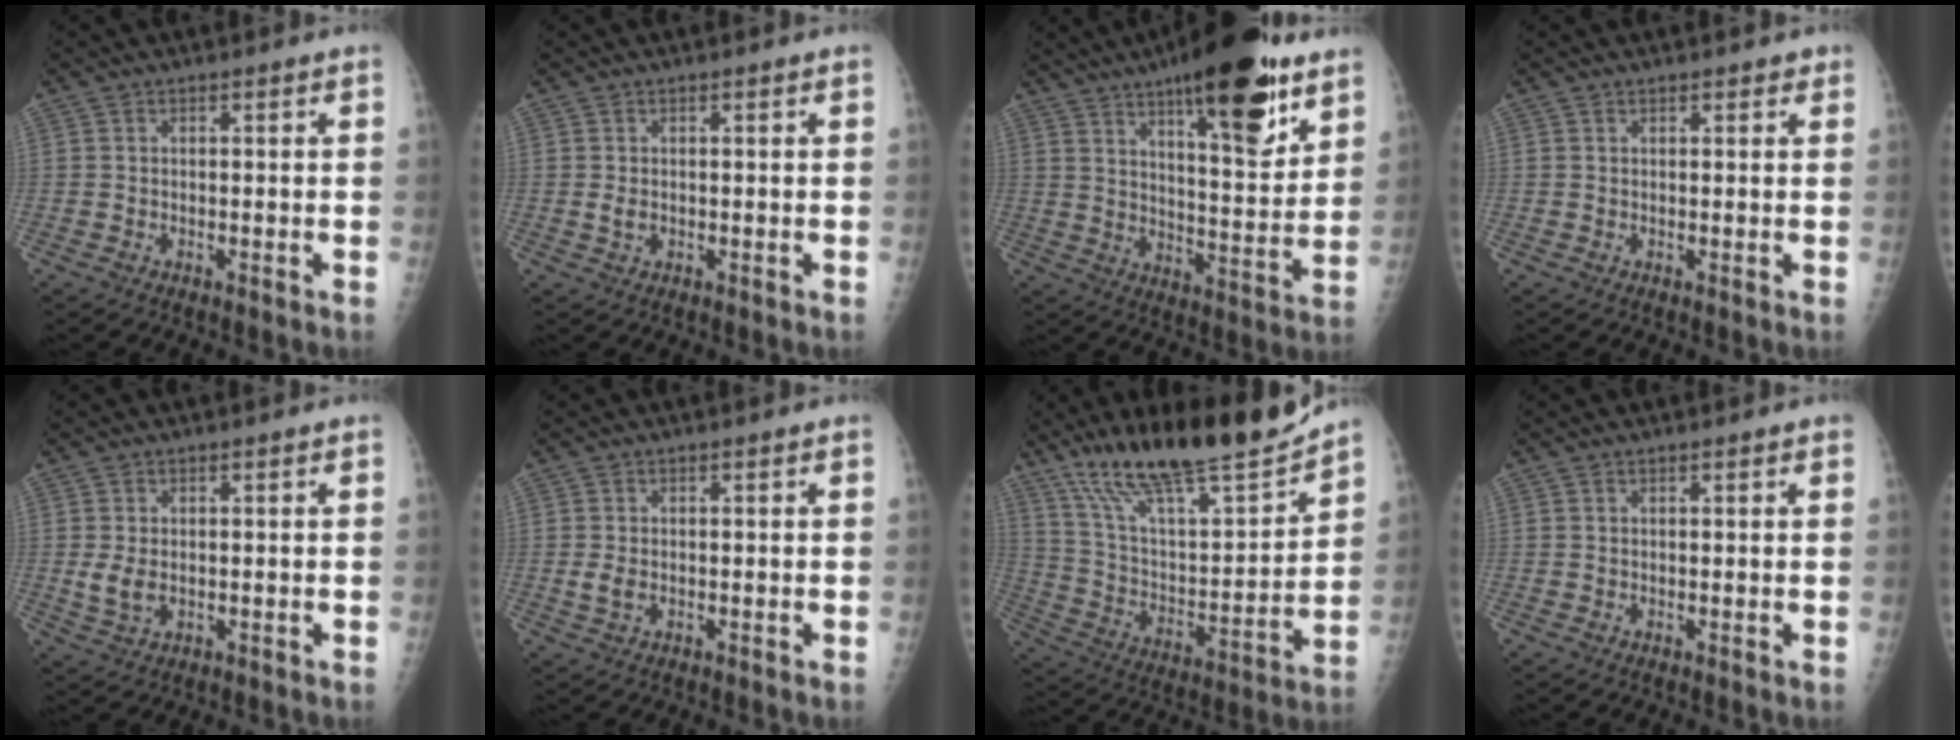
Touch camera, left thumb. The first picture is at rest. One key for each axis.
{"total": 1.5, "fx": 0.0, "fy": 1.1, "fz": 1.1, "tx": -0.017, "ty": -0.001, "tz": 0.002}
{"total": 21.0, "fx": 12.3, "fy": 6.2, "fz": 15.8, "tx": -0.205, "ty": -0.062, "tz": 0.186}
{"total": 1.4, "fx": 1.0, "fy": 0.7, "fz": 0.6, "tx": 0.002, "ty": -0.002, "tz": 0.009}
{"total": 3.5, "fx": 0.0, "fy": 2.2, "fz": 2.7, "tx": -0.054, "ty": -0.009, "tz": 0.006}
{"total": 2.0, "fx": -0.1, "fy": 1.3, "fz": 1.6, "tx": -0.035, "ty": -0.005, "tz": -0.003}
{"total": 22.9, "fx": 18.6, "fy": 4.4, "fz": 12.6, "tx": -0.187, "ty": -0.090, "tz": 0.323}
{"total": 1.0, "fx": 0.8, "fy": 0.2, "fz": 0.6, "tx": -0.005, "ty": 0.001, "tz": 0.009}